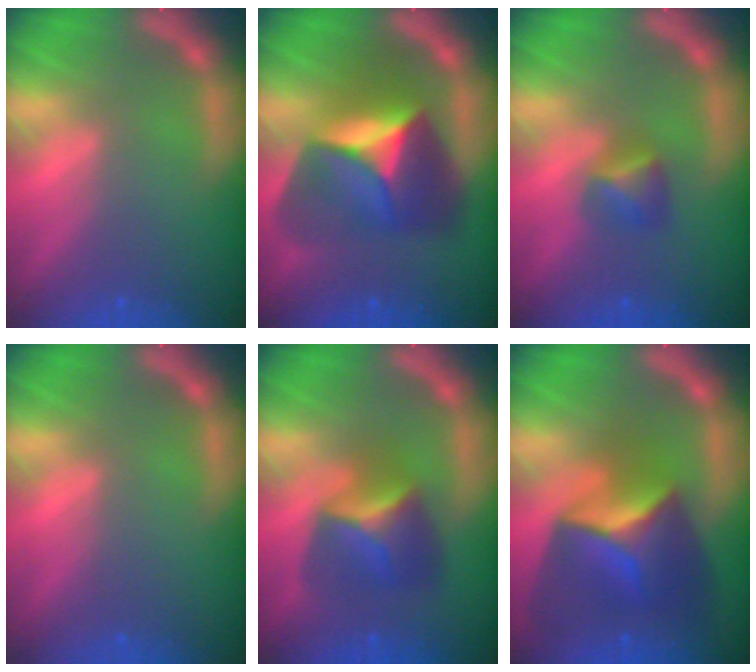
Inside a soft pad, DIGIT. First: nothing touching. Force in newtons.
{"total": 9.5}
{"total": 2.4}
{"total": 0.0}
{"total": 5.4}
{"total": 9.4}